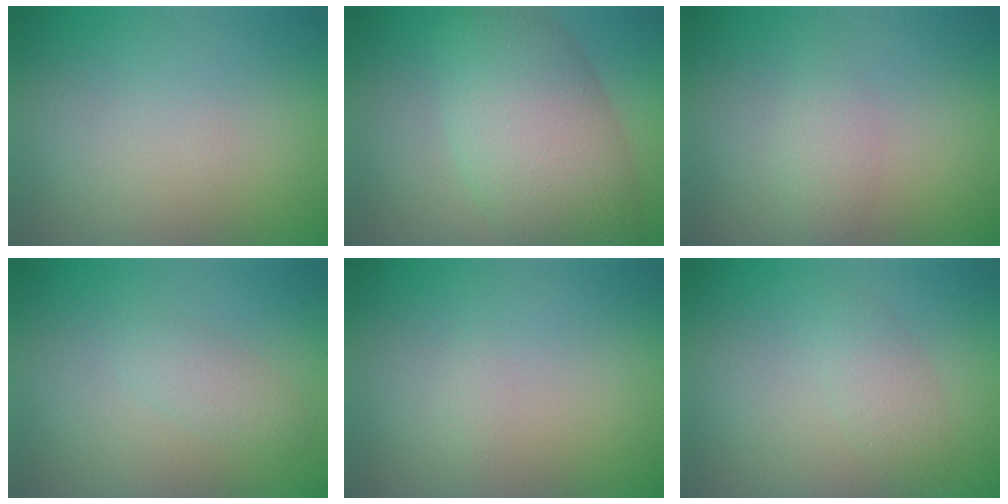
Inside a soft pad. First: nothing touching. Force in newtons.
{"total": 9.4, "press": 9.4, "slide": 0.3}
{"total": 1.6, "press": 1.6, "slide": 0.1}
{"total": 1.6, "press": 1.6, "slide": 0.1}
{"total": 0.5, "press": 0.5, "slide": 0.1}
{"total": 1.7, "press": 1.7, "slide": 0.0}